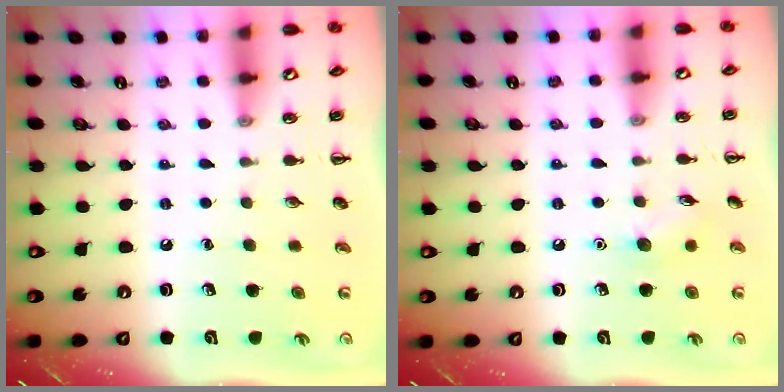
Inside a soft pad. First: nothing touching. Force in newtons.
{"total": 5.6, "press": 5.4, "slide": 1.5}